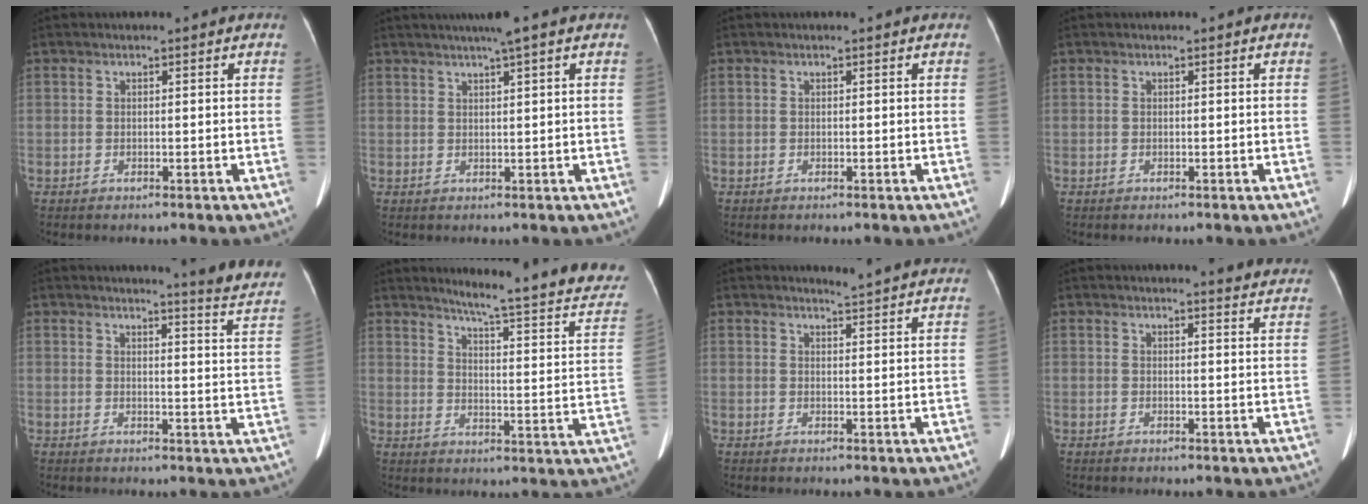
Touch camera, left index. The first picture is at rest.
{"total": 4.5, "force": [3.2, -0.7, 3.2], "torque": [-0.049, 0.019, 0.053]}
{"total": 0.0}
{"total": 0.0}
{"total": 10.6, "force": [10.2, -1.0, 3.0], "torque": [-0.027, -0.076, 0.094]}
{"total": 20.3, "force": [18.1, 1.0, 9.3], "torque": [-0.115, -0.070, 0.211]}
{"total": 7.3, "force": [7.2, -0.2, 1.4], "torque": [-0.023, -0.004, 0.069]}
{"total": 7.1, "force": [7.0, 0.3, 1.2], "torque": [-0.003, -0.021, 0.052]}